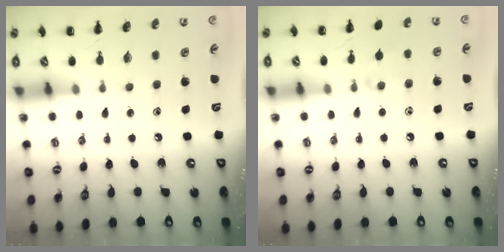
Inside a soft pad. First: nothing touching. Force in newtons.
{"total": 5.7, "press": 5.5, "slide": 1.6}